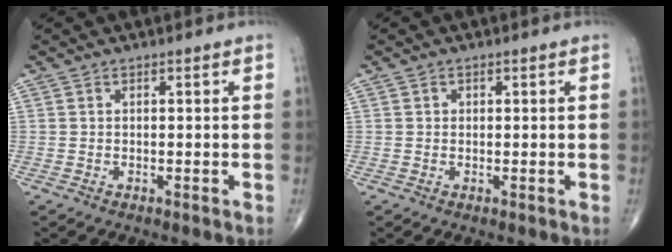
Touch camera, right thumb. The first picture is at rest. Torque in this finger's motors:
{"motor_torque": [-0.14, 0.04, -0.25, -0.04, 0.02]}